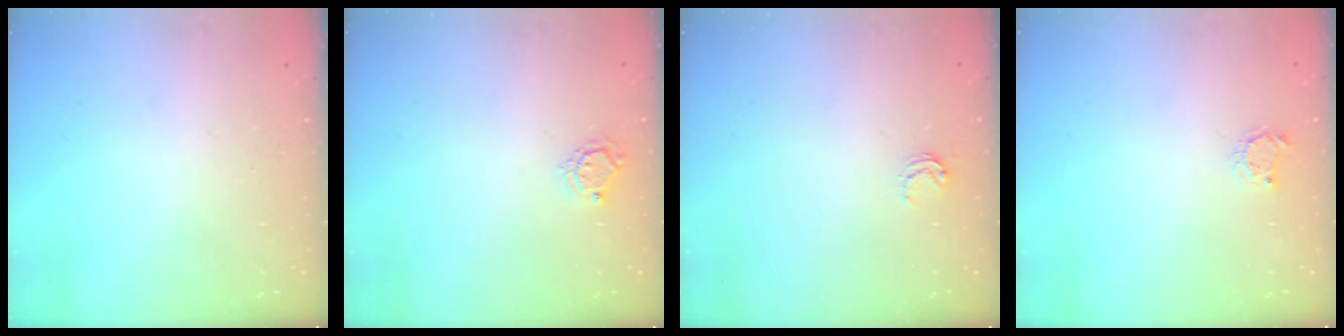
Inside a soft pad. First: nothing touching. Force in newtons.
{"total": 5.1, "press": 5.1, "slide": 0.4}
{"total": 3.8, "press": 3.8, "slide": 0.3}
{"total": 3.3, "press": 3.2, "slide": 0.4}